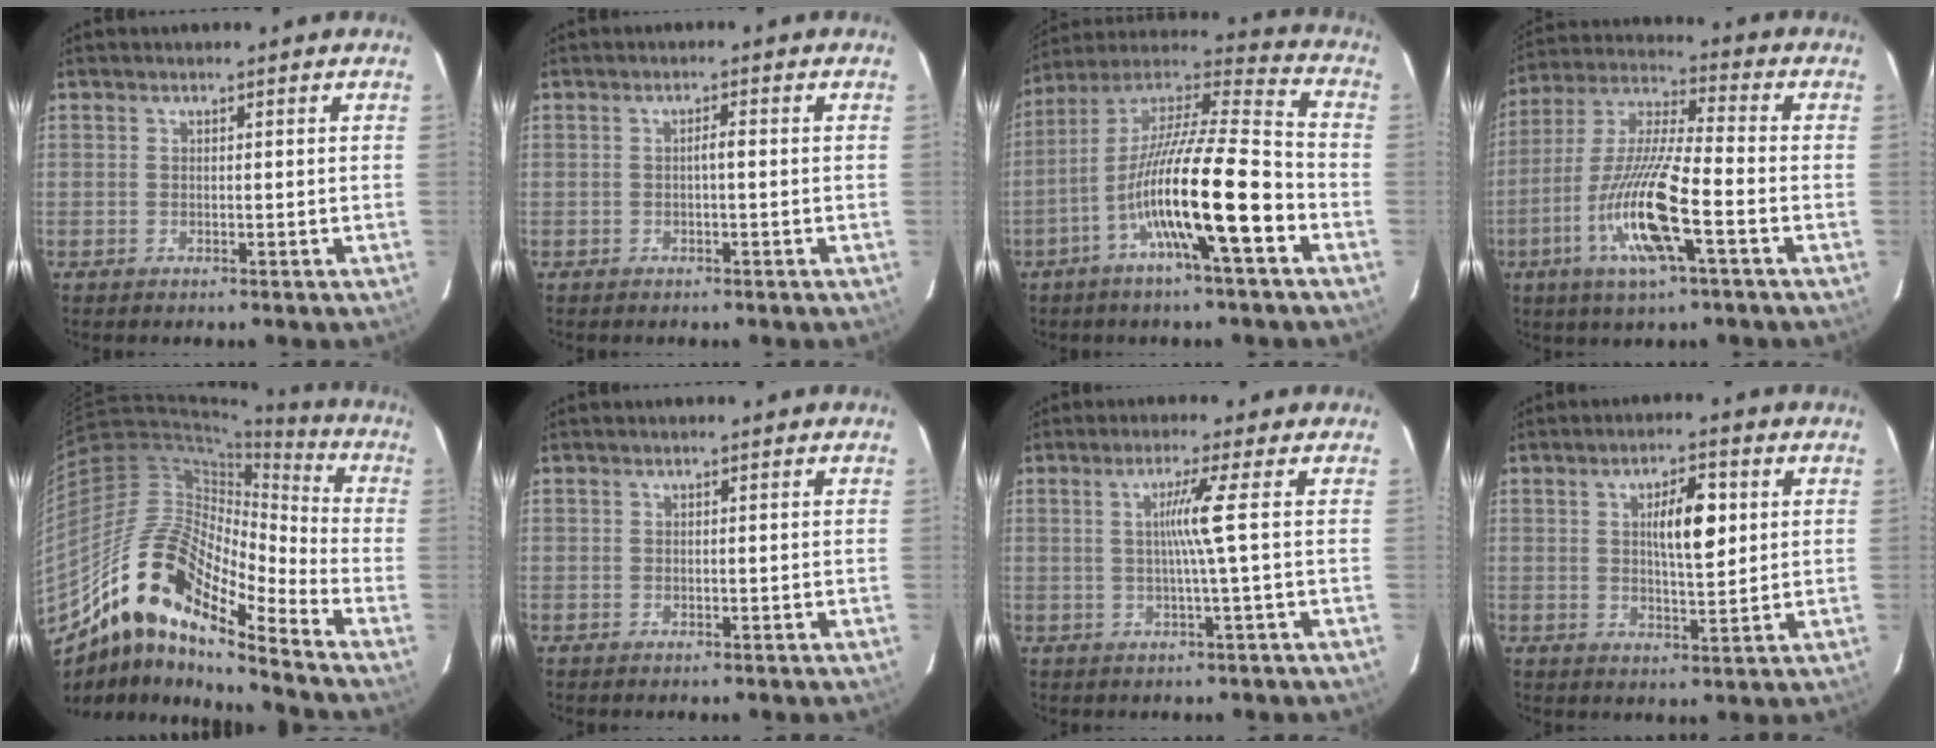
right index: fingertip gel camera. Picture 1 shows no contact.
{"total": 1.2, "force": [-0.2, 0.1, 1.2], "torque": [-0.019, 0.003, -0.003]}
{"total": 18.1, "force": [-6.5, 1.2, 16.8], "torque": [-0.307, 0.002, -0.118]}
{"total": 15.1, "force": [-5.4, 1.5, 14.0], "torque": [-0.285, -0.011, -0.102]}
{"total": 19.6, "force": [-12.7, 4.9, 14.1], "torque": [-0.277, 0.017, -0.228]}
{"total": 0.0}
{"total": 4.5, "force": [0.4, -1.7, 4.1], "torque": [-0.079, -0.003, 0.010]}
{"total": 7.1, "force": [1.7, 1.9, 6.6], "torque": [-0.109, 0.008, 0.031]}